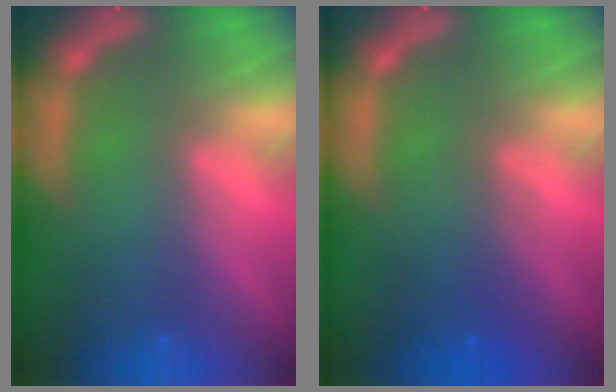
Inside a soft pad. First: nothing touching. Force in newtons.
{"total": 2.5}